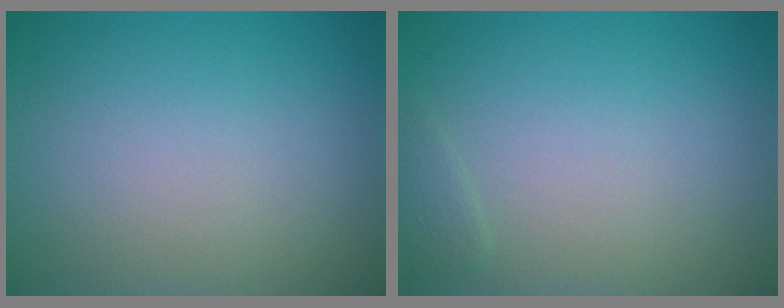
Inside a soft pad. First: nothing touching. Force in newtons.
{"total": 0.7, "press": 0.7, "slide": 0.1}